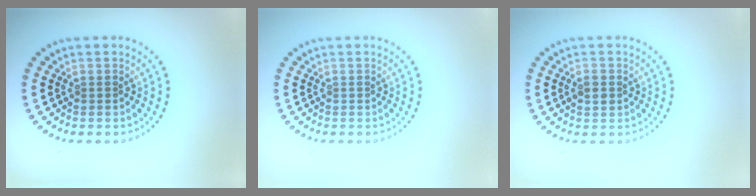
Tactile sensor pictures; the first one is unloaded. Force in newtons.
{"total": 0.0}
{"total": 1.4, "press": 1.4, "slide": 0.1}